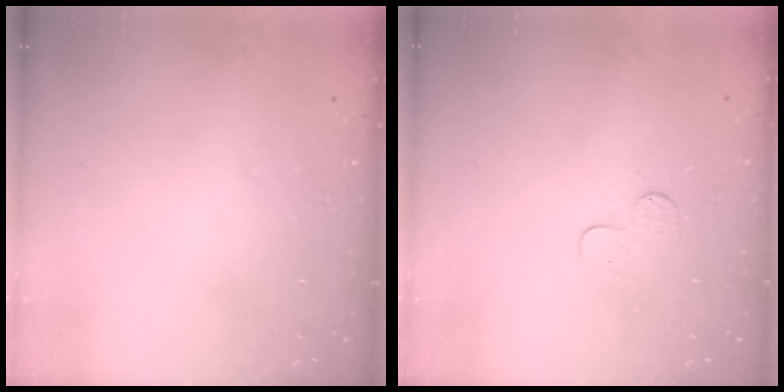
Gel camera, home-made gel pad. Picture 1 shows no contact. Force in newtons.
{"total": 5.3, "press": 5.3, "slide": 0.5}